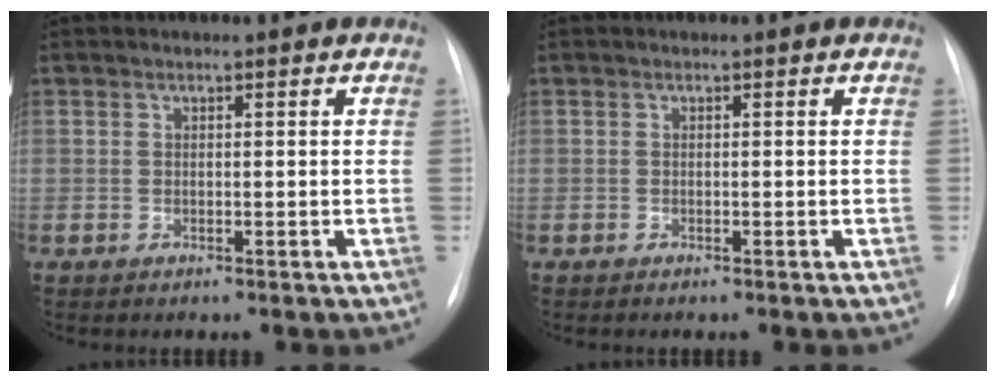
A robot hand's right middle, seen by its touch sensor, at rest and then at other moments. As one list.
[{"total": 0.0}]